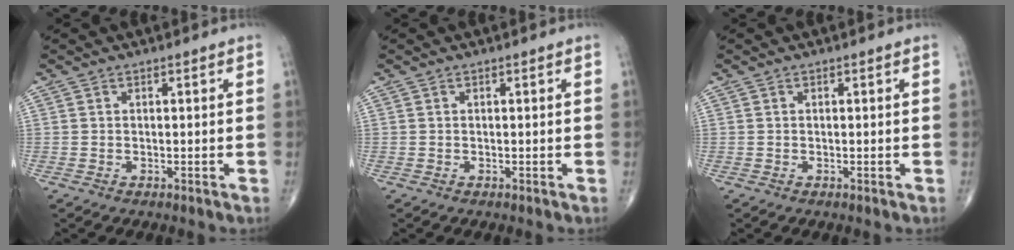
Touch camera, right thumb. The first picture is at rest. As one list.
[{"total": 0.0}, {"total": 0.0}]